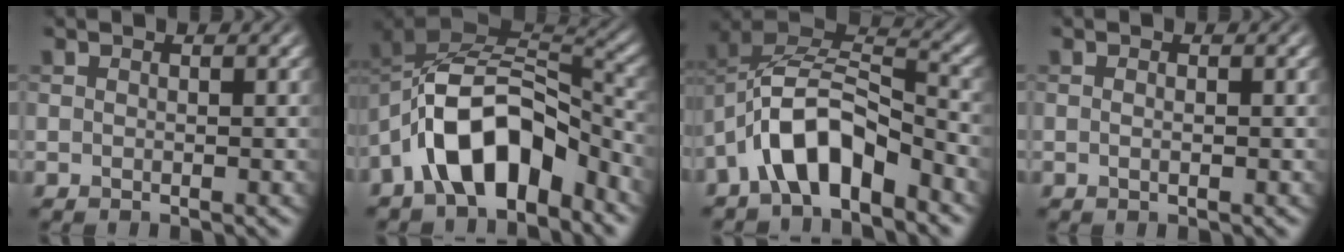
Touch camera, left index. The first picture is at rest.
{"total": 10.8, "force": [-5.5, 5.3, 7.6], "torque": [-0.118, 0.016, -0.110]}
{"total": 8.3, "force": [-4.3, 3.8, 6.0], "torque": [-0.102, 0.012, -0.086]}
{"total": 0.7, "force": [-0.1, 0.3, 0.6], "torque": [-0.009, -0.009, 0.001]}